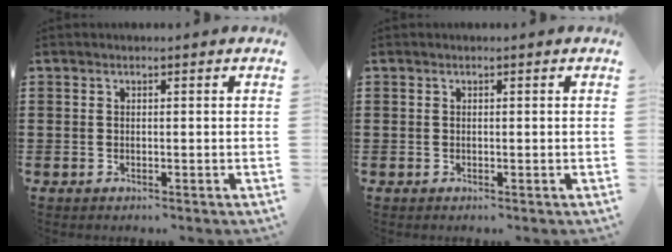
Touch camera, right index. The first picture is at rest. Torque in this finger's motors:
{"motor_torque": [0.00, 0.00, 0.00, 0.00]}